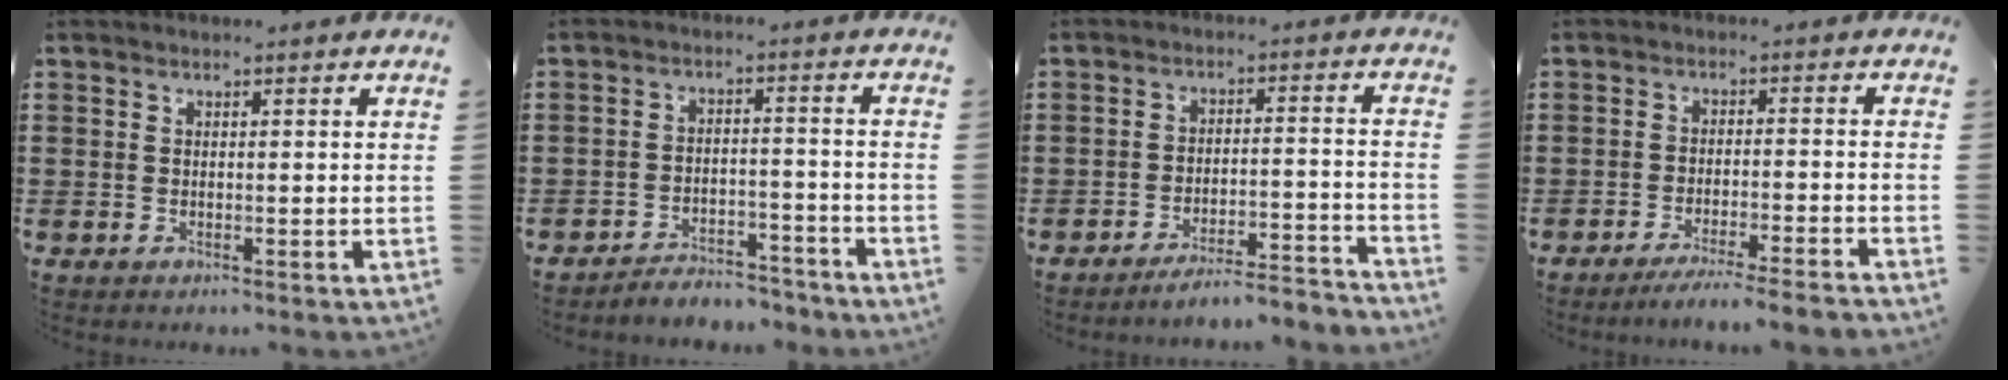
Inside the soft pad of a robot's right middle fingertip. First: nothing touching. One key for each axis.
{"total": 4.2, "fx": -4.2, "fy": 0.6, "fz": 0.1, "tx": -0.007, "ty": 0.007, "tz": -0.090}
{"total": 4.5, "fx": -4.4, "fy": -0.1, "fz": 1.1, "tx": -0.020, "ty": -0.003, "tz": -0.089}
{"total": 3.7, "fx": -3.5, "fy": -0.3, "fz": 1.2, "tx": -0.020, "ty": -0.002, "tz": -0.069}